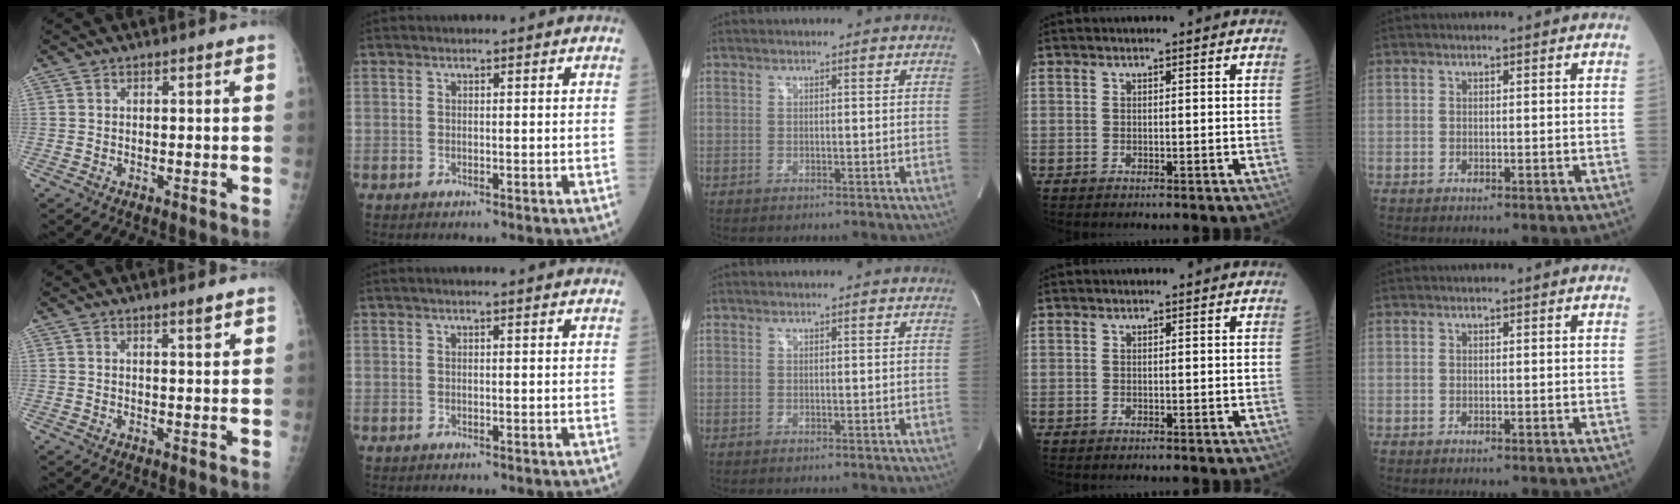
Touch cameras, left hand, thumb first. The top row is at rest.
{"thumb": {"total": 1.8, "force": [1.3, 0.2, 1.2], "torque": [-0.016, -0.009, 0.021]}, "index": {"total": 1.2, "force": [1.0, -0.1, 0.8], "torque": [-0.013, 0.012, 0.015]}}